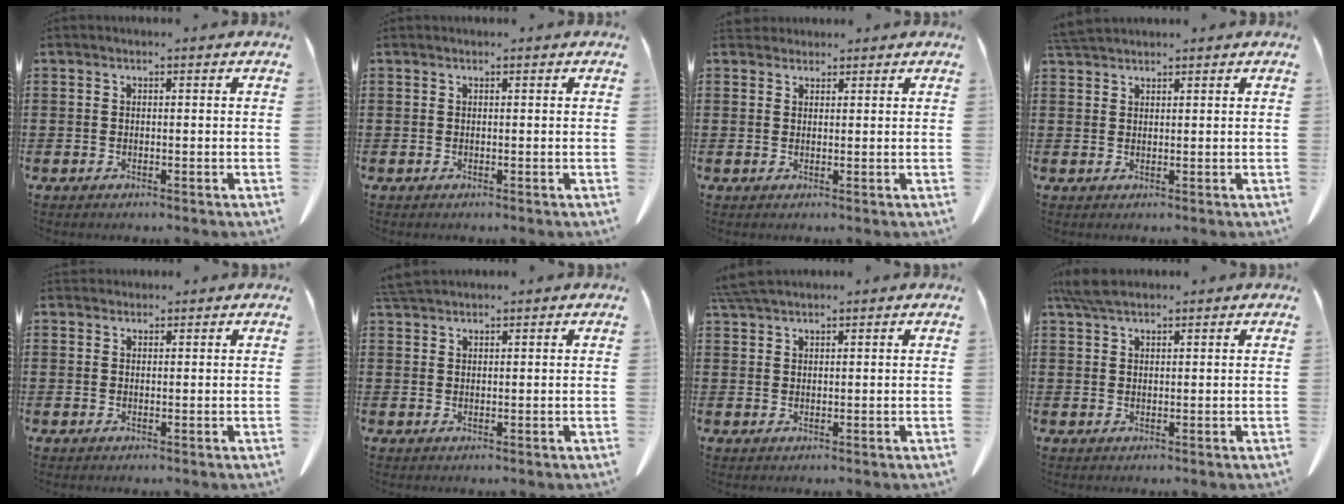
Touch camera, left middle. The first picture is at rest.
{"total": 0.0}
{"total": 1.8, "force": [1.7, 0.7, 0.2], "torque": [-0.009, 0.003, 0.034]}
{"total": 2.8, "force": [2.7, 0.4, 0.9], "torque": [-0.025, -0.001, 0.053]}
{"total": 1.2, "force": [1.2, 0.4, 0.0], "torque": [-0.004, 0.000, 0.025]}
{"total": 2.6, "force": [2.5, 0.3, 0.8], "torque": [-0.023, -0.001, 0.049]}
{"total": 3.5, "force": [3.1, 0.4, 1.5], "torque": [-0.039, -0.002, 0.060]}
{"total": 4.0, "force": [3.1, 1.2, 2.3], "torque": [-0.054, 0.001, 0.060]}